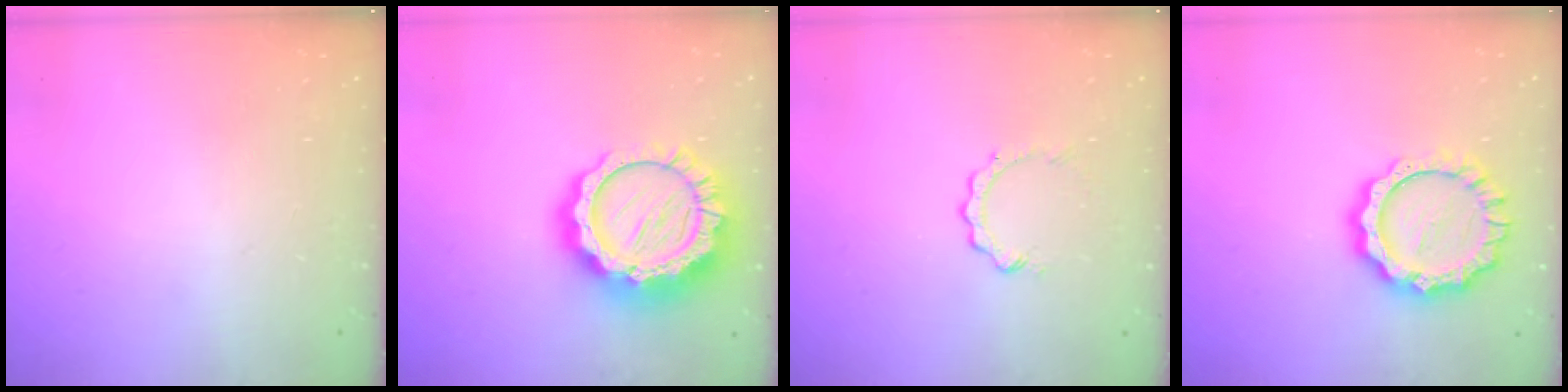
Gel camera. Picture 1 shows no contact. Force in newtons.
{"total": 20.5, "press": 20.4, "slide": 1.9}
{"total": 2.8, "press": 2.8, "slide": 0.4}
{"total": 13.3, "press": 13.3, "slide": 1.1}